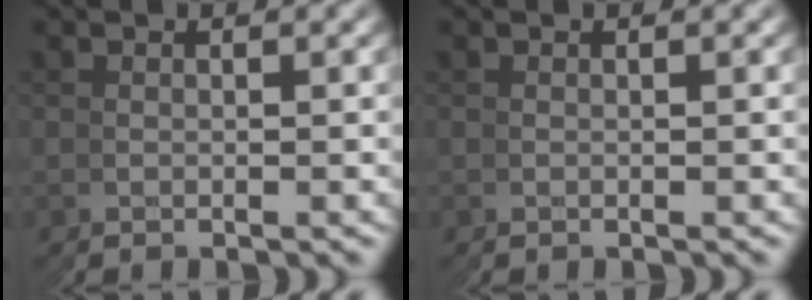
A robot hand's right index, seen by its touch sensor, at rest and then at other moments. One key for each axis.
{"total": 0.0}